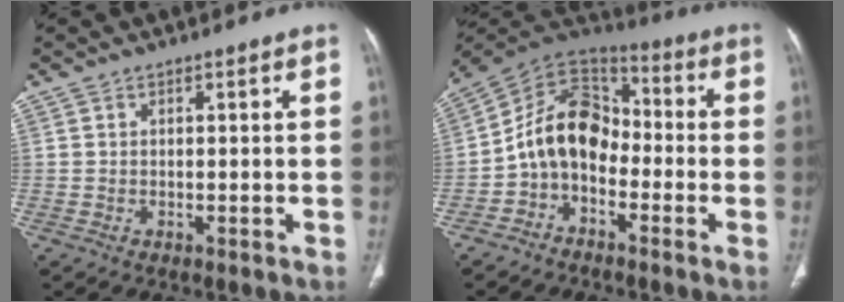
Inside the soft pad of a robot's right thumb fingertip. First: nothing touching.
{"total": 12.5, "force": [-3.1, 9.1, 8.1], "torque": [-0.118, 0.073, -0.072]}